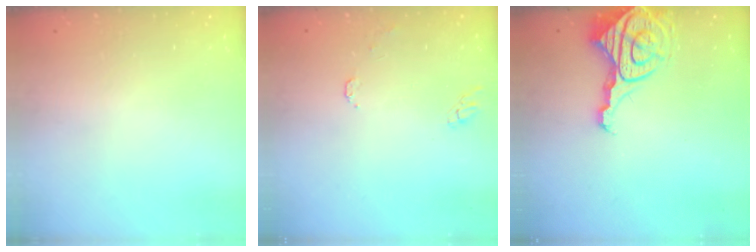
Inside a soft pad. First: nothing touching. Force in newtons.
{"total": 6.0, "press": 6.0, "slide": 0.5}
{"total": 10.1, "press": 10.0, "slide": 0.9}